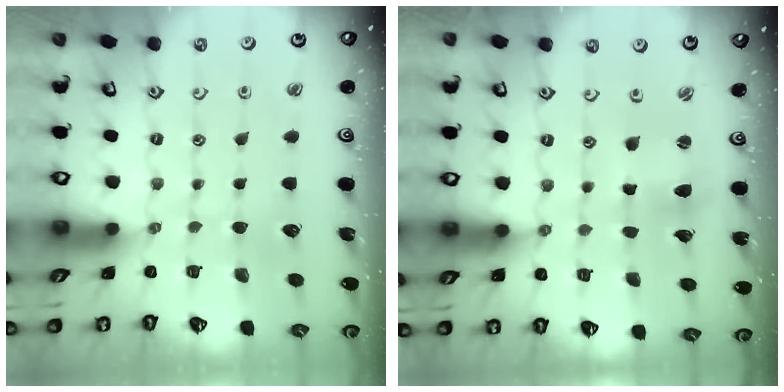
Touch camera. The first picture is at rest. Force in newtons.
{"total": 3.5, "press": 3.4, "slide": 0.5}